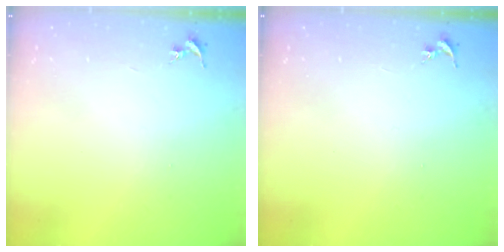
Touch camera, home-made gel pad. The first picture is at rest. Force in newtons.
{"total": 0.0}